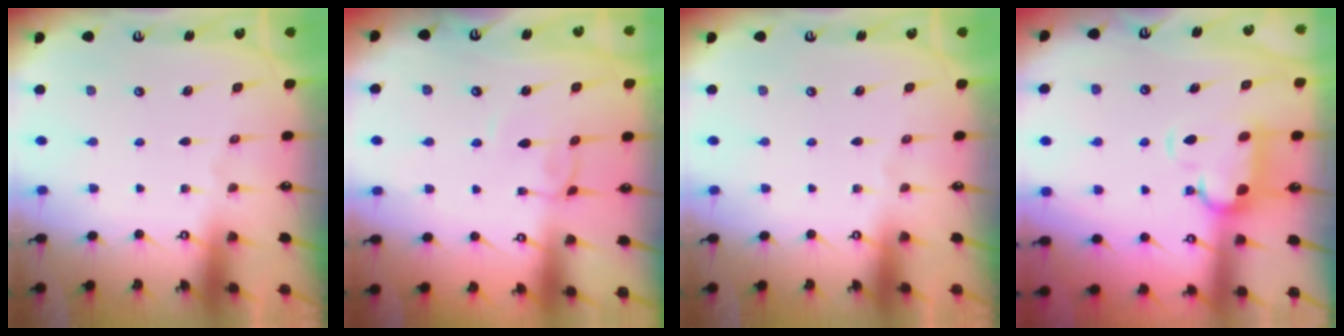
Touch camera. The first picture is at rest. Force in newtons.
{"total": 3.1, "press": 3.1, "slide": 0.1}
{"total": 0.0}
{"total": 2.1, "press": 1.6, "slide": 1.3}